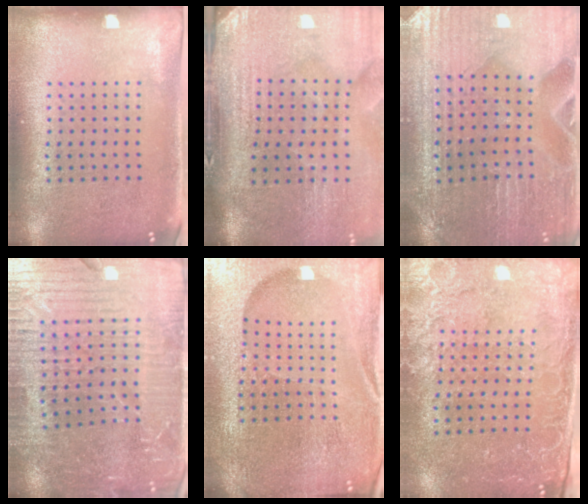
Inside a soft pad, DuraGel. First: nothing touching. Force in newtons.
{"total": 4.7, "press": 3.9, "slide": 2.5}
{"total": 2.2, "press": 2.1, "slide": 0.2}
{"total": 5.0, "press": 4.7, "slide": 1.7}
{"total": 5.2, "press": 4.8, "slide": 2.0}
{"total": 3.1, "press": 2.9, "slide": 1.0}